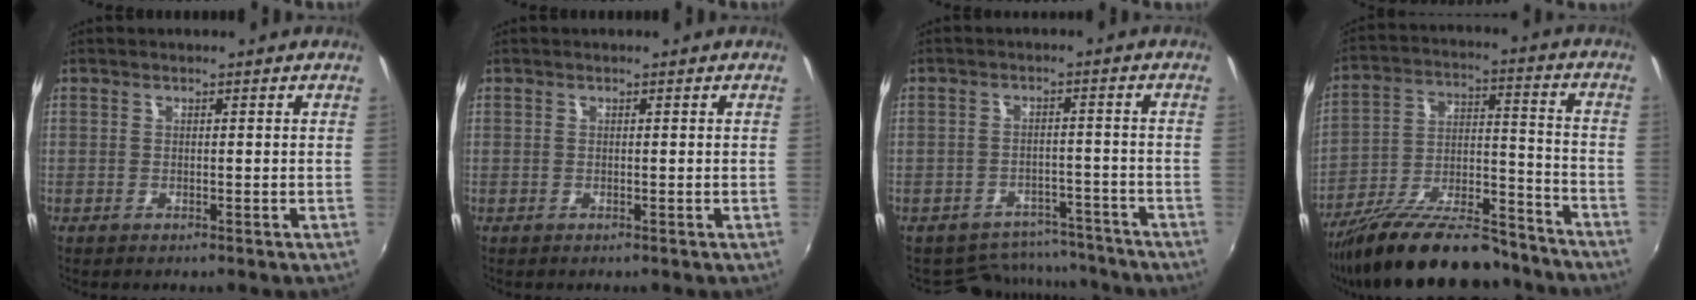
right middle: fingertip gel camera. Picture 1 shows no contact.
{"total": 0.0}
{"total": 10.7, "force": [-9.7, 4.2, 1.7], "torque": [-0.039, 0.020, -0.117]}
{"total": 22.9, "force": [-18.7, 5.9, 11.8], "torque": [-0.205, -0.013, -0.285]}